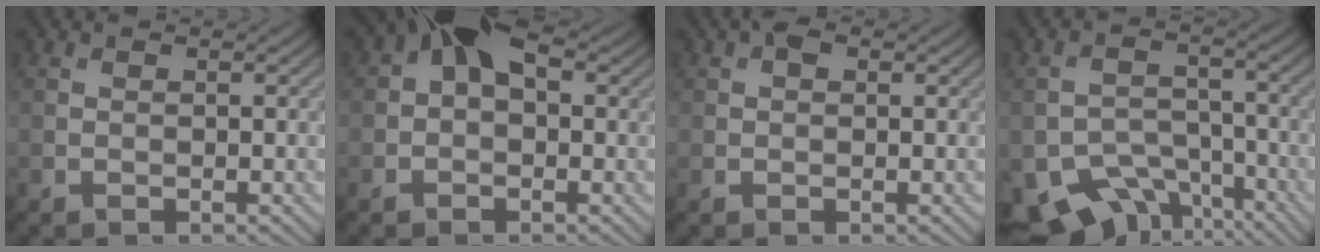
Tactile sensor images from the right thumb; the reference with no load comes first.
{"total": 7.0, "force": [2.1, 4.5, 5.0], "torque": [-0.090, 0.025, 0.016]}
{"total": 1.4, "force": [0.5, 0.8, 0.9], "torque": [-0.014, 0.004, 0.004]}
{"total": 11.0, "force": [-7.7, 6.4, 4.6], "torque": [-0.096, -0.027, -0.117]}